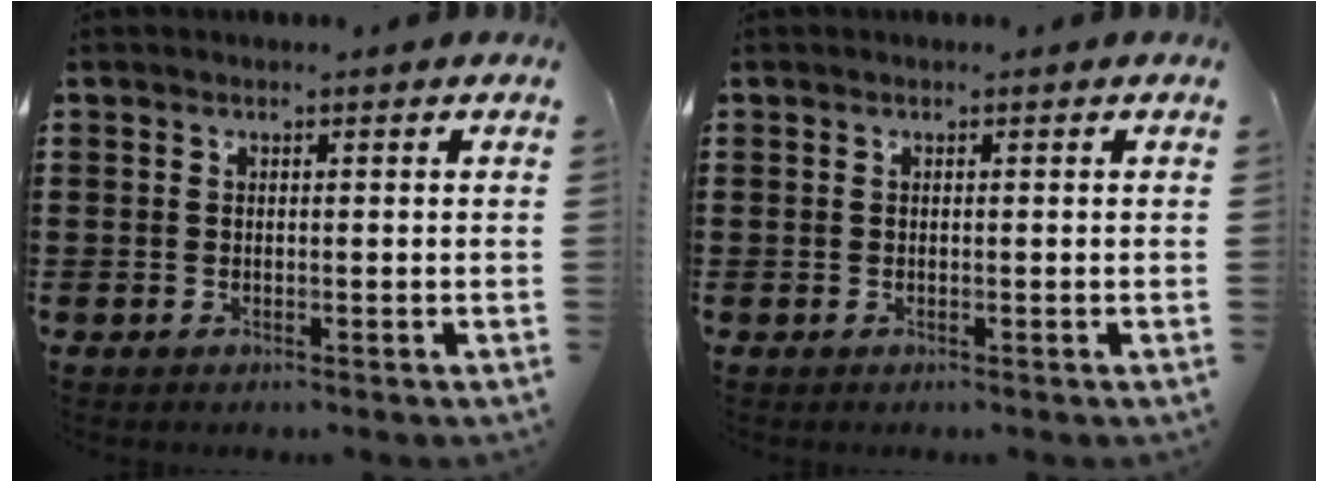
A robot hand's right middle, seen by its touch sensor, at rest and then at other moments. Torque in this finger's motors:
{"motor_torque": [0.25, -0.25, -0.03, 0.02]}